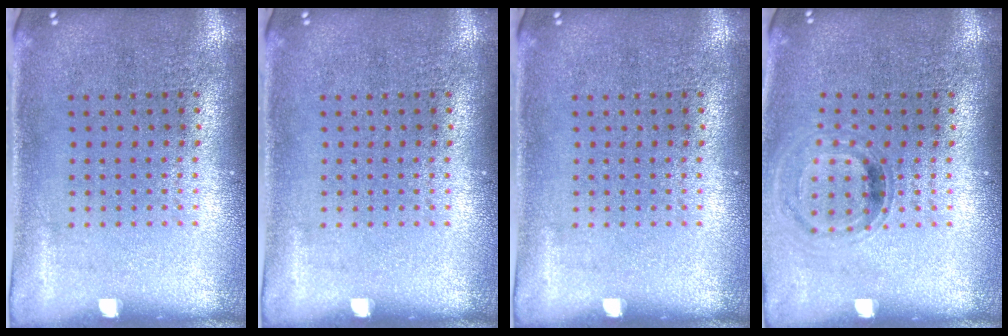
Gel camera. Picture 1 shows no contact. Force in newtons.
{"total": 0.0}
{"total": 0.0}
{"total": 0.8, "press": 0.7, "slide": 0.2}